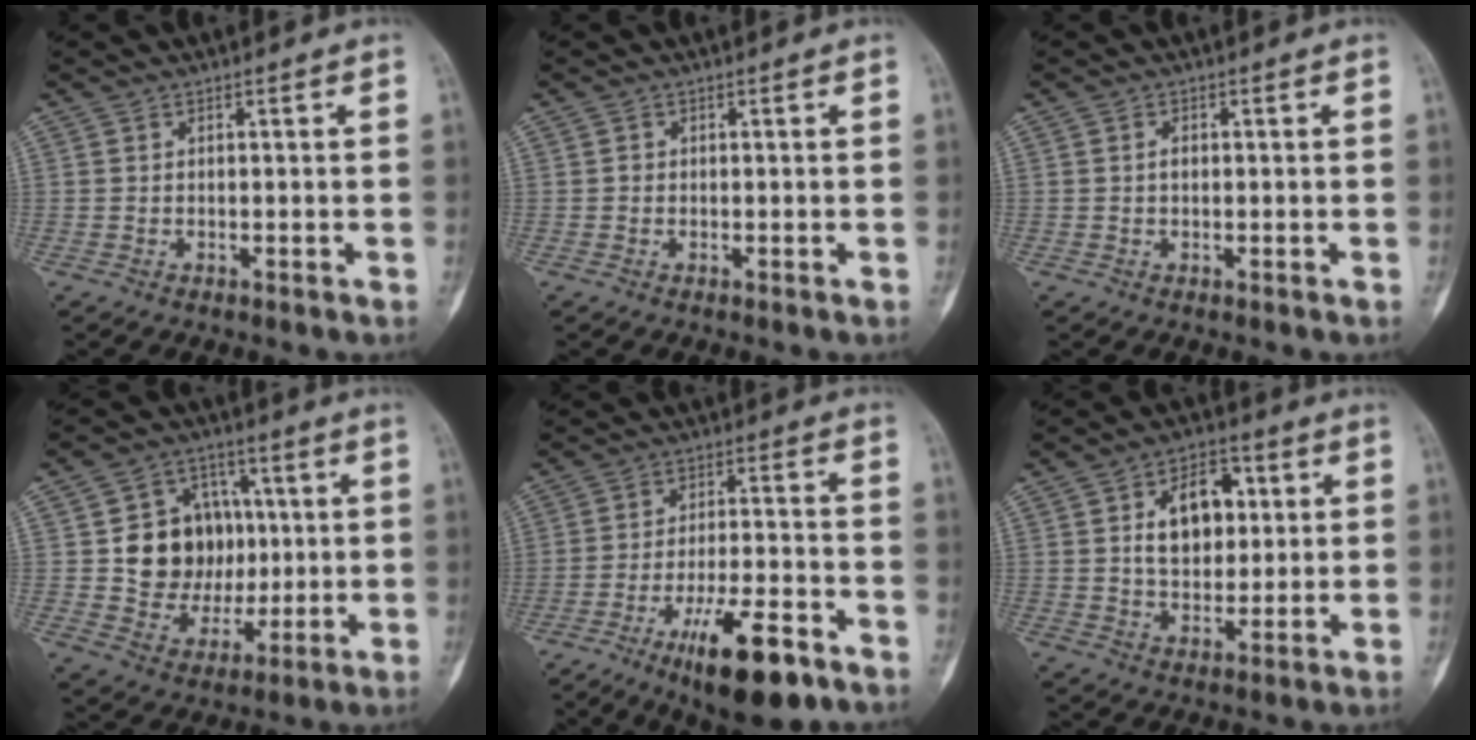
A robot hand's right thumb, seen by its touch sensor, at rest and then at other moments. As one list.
[{"total": 0.6, "force": [0.0, 0.6, 0.2], "torque": [0.003, 0.003, 0.000]}, {"total": 1.1, "force": [0.1, 0.7, 0.8], "torque": [-0.011, 0.003, 0.000]}, {"total": 14.4, "force": [1.5, 12.1, 7.7], "torque": [-0.062, 0.009, 0.037]}, {"total": 14.7, "force": [-8.5, 4.3, 11.1], "torque": [-0.181, 0.047, -0.134]}, {"total": 12.2, "force": [2.6, 8.0, 8.9], "torque": [-0.101, 0.003, 0.040]}]